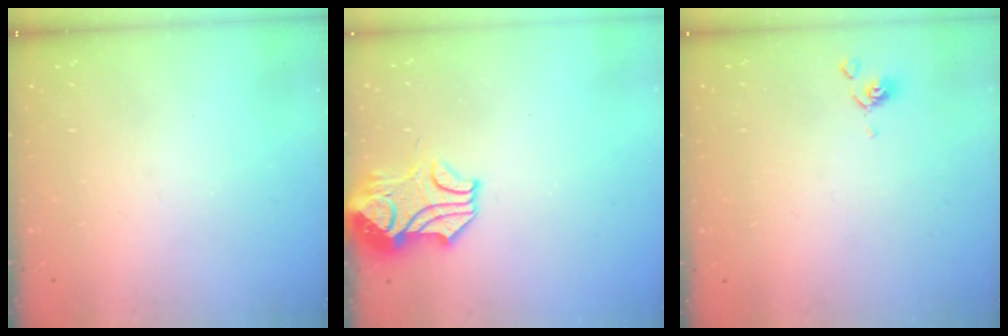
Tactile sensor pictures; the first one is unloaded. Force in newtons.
{"total": 3.9, "press": 3.8, "slide": 1.0}
{"total": 2.0, "press": 2.0, "slide": 0.4}